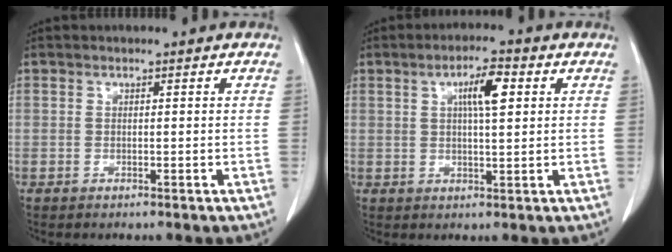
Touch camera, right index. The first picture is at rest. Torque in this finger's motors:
{"motor_torque": [0.82, 0.19, 0.37, 0.10]}